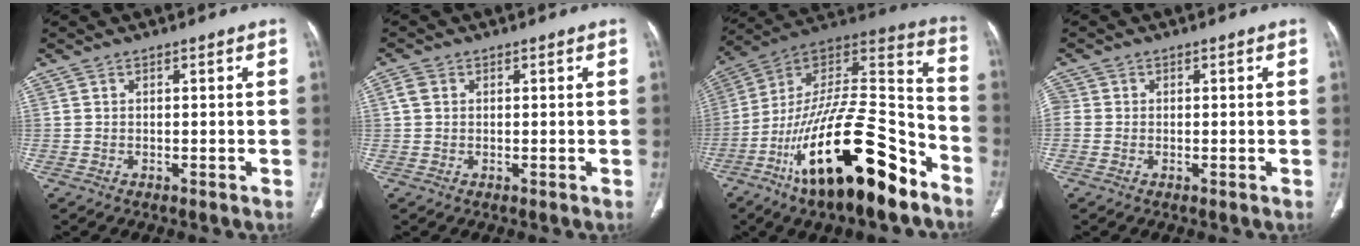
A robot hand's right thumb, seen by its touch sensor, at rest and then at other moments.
{"total": 1.9, "force": [0.4, 1.5, 1.1], "torque": [-0.022, 0.005, 0.008]}
{"total": 28.7, "force": [-15.6, 9.7, 22.1], "torque": [-0.358, 0.078, -0.256]}
{"total": 1.8, "force": [-0.1, 1.6, 0.8], "torque": [-0.015, 0.006, -0.005]}